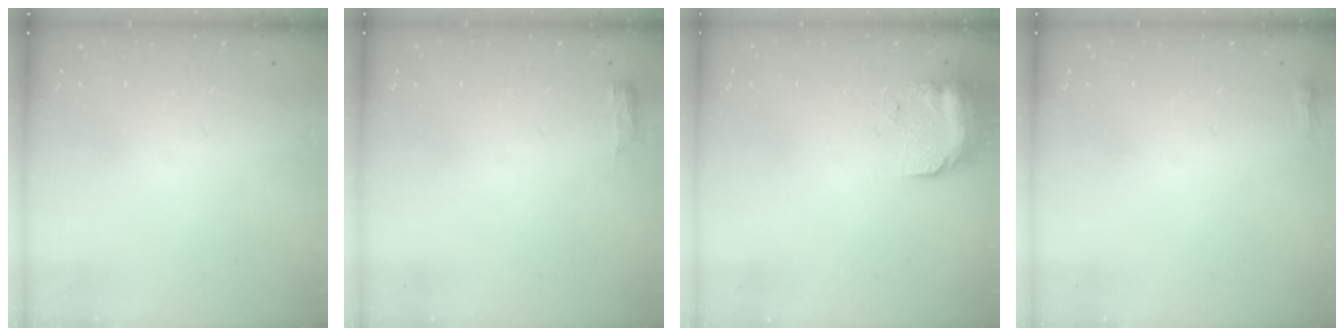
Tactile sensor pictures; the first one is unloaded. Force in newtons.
{"total": 3.7, "press": 3.5, "slide": 1.3}
{"total": 9.9, "press": 9.4, "slide": 3.1}
{"total": 2.2, "press": 2.2, "slide": 0.6}